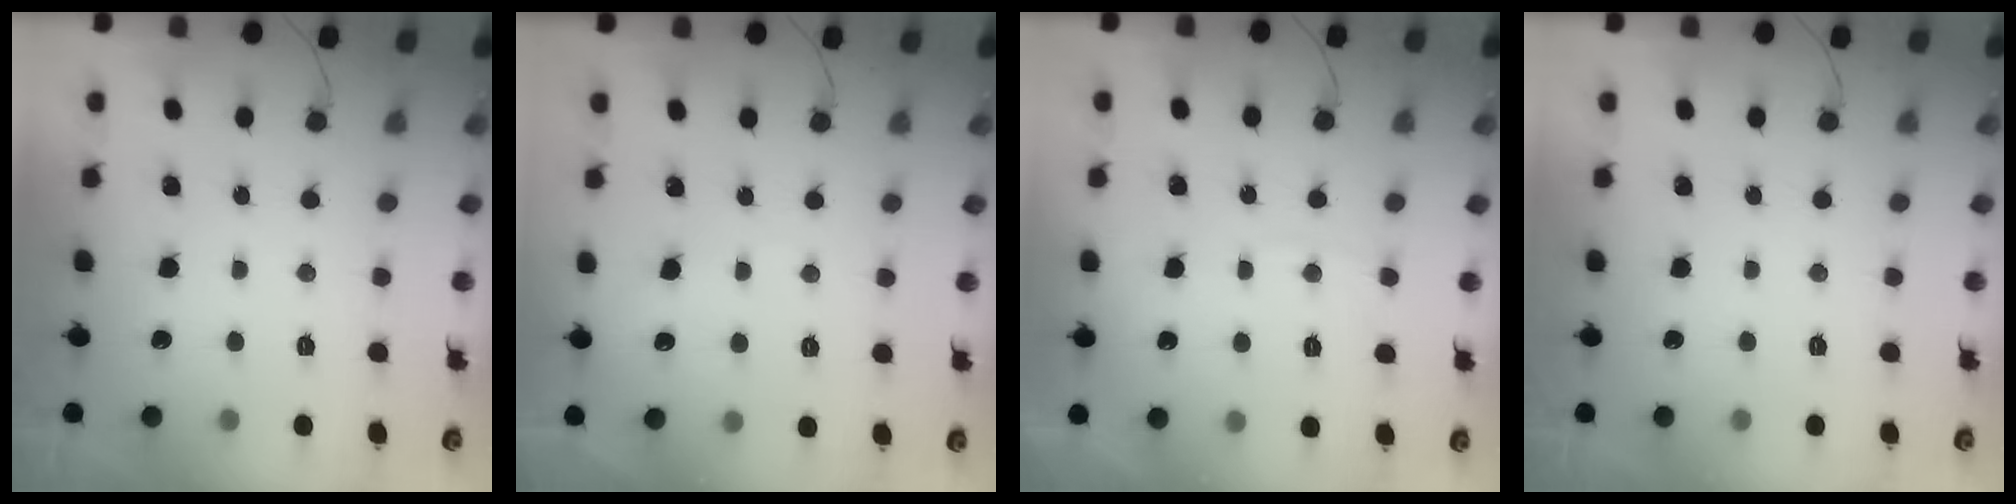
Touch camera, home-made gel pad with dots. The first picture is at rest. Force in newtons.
{"total": 2.4, "press": 2.4, "slide": 0.3}
{"total": 5.1, "press": 5.1, "slide": 0.6}
{"total": 0.0}